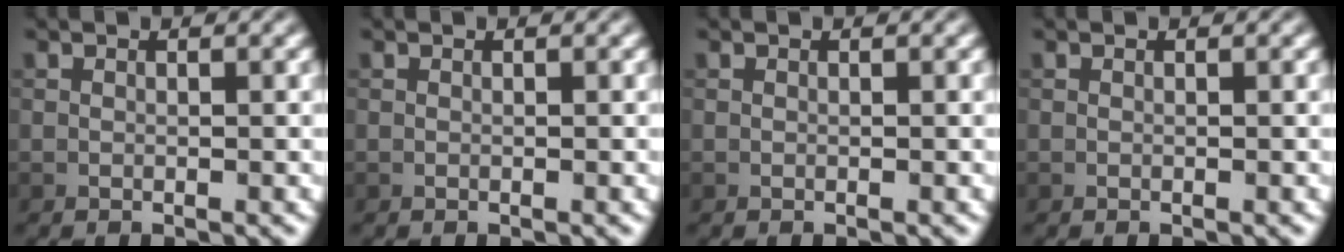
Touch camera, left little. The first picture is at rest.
{"total": 0.0}
{"total": 0.0}
{"total": 0.0}